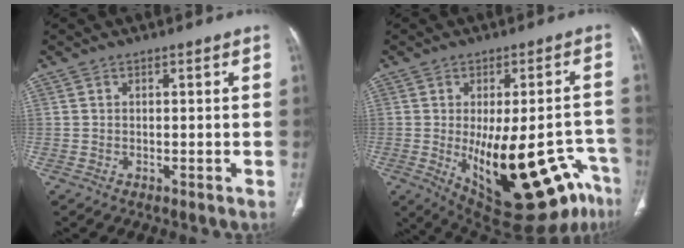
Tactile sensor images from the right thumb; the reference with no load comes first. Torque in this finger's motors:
{"motor_torque": [3.21, 1.80, 1.86, -0.24, 0.49]}